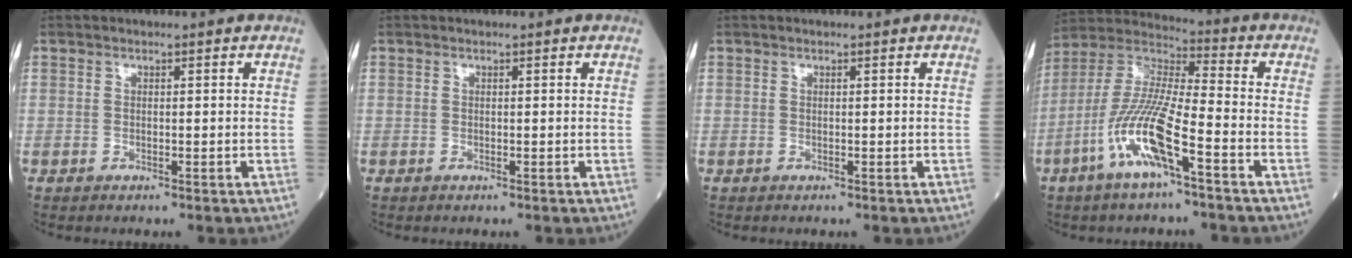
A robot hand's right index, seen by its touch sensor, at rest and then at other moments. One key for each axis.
{"total": 0.0}
{"total": 0.0}
{"total": 13.1, "fx": -5.9, "fy": 1.7, "fz": 11.6, "tx": -0.248, "ty": -0.003, "tz": -0.118}